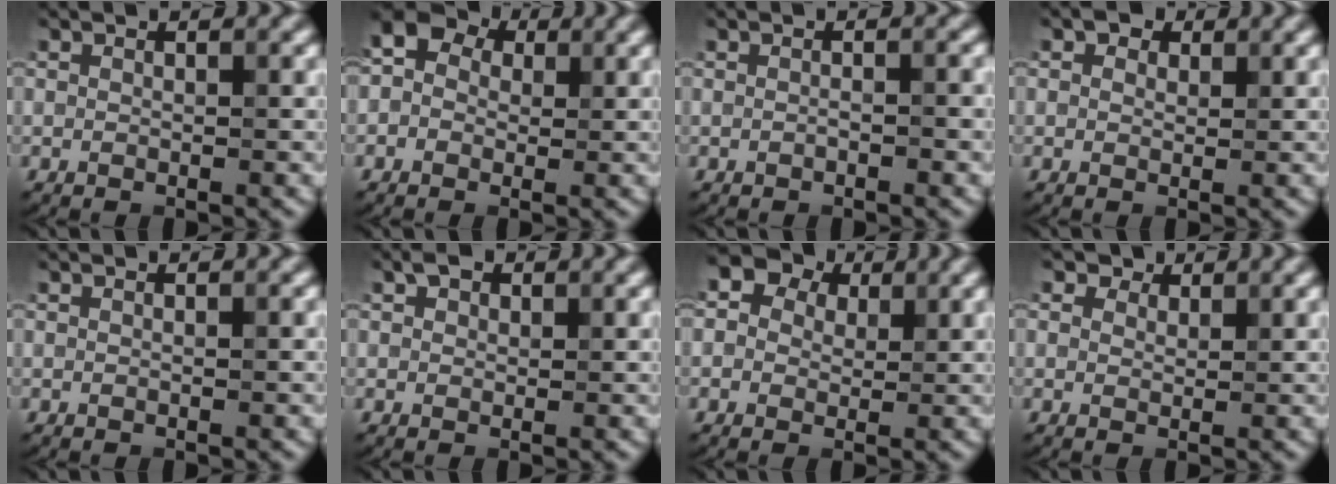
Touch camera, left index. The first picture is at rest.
{"total": 5.1, "force": [1.2, 4.2, 2.5], "torque": [-0.014, 0.023, -0.030]}
{"total": 0.8, "force": [-0.3, 0.2, 0.8], "torque": [-0.014, -0.001, -0.009]}
{"total": 1.6, "force": [0.9, 1.0, 0.8], "torque": [-0.012, 0.001, 0.007]}
{"total": 0.0}
{"total": 1.3, "force": [0.7, 0.9, 0.6], "torque": [-0.009, 0.003, 0.009]}
{"total": 6.4, "force": [2.7, 5.0, 2.9], "torque": [-0.033, 0.029, -0.003]}
{"total": 2.5, "force": [1.8, 1.4, 0.8], "torque": [-0.015, -0.002, 0.019]}